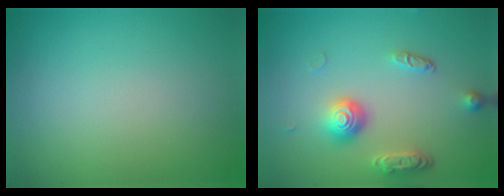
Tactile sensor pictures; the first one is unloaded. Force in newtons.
{"total": 3.7, "press": 2.8, "slide": 2.3}